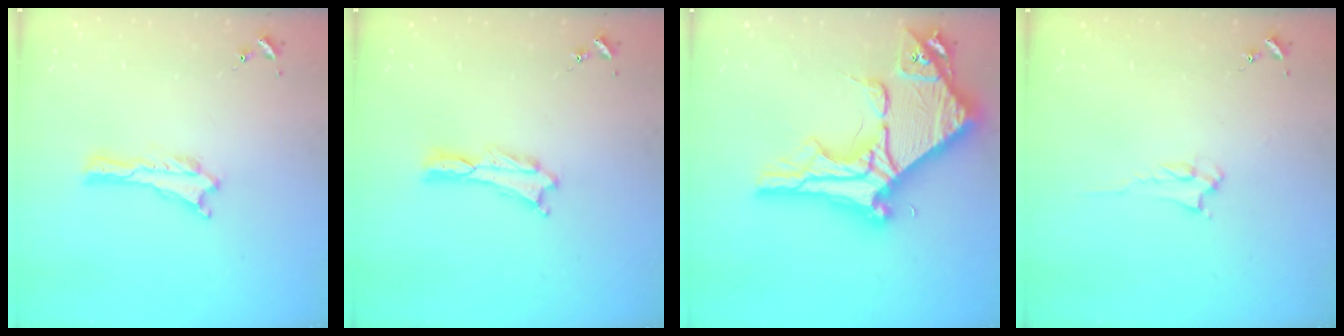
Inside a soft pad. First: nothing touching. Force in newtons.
{"total": 0.0}
{"total": 15.4, "press": 15.3, "slide": 1.5}
{"total": 2.0, "press": 1.9, "slide": 0.3}